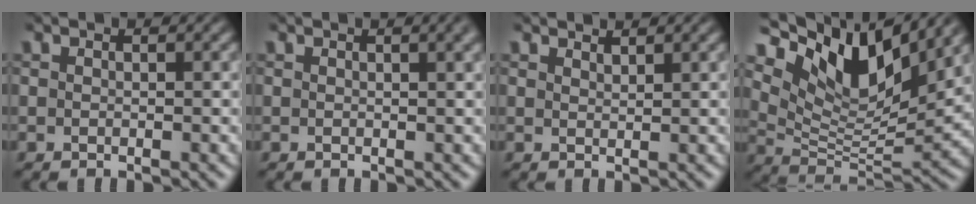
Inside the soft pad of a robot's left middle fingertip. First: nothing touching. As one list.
[{"total": 2.6, "force": [1.3, 0.9, 2.0], "torque": [-0.013, 0.003, 0.011]}, {"total": 1.2, "force": [1.2, 0.0, 0.2], "torque": [-0.002, 0.000, 0.019]}, {"total": 11.8, "force": [7.6, 4.4, 7.9], "torque": [-0.147, 0.005, 0.140]}]